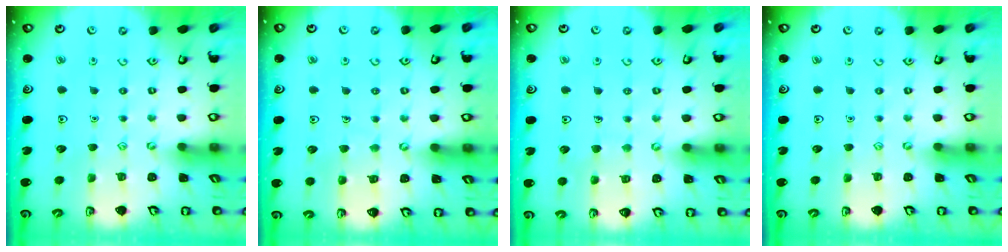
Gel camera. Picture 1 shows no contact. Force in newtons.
{"total": 6.4, "press": 6.3, "slide": 0.6}
{"total": 4.3, "press": 4.3, "slide": 0.2}
{"total": 0.0}